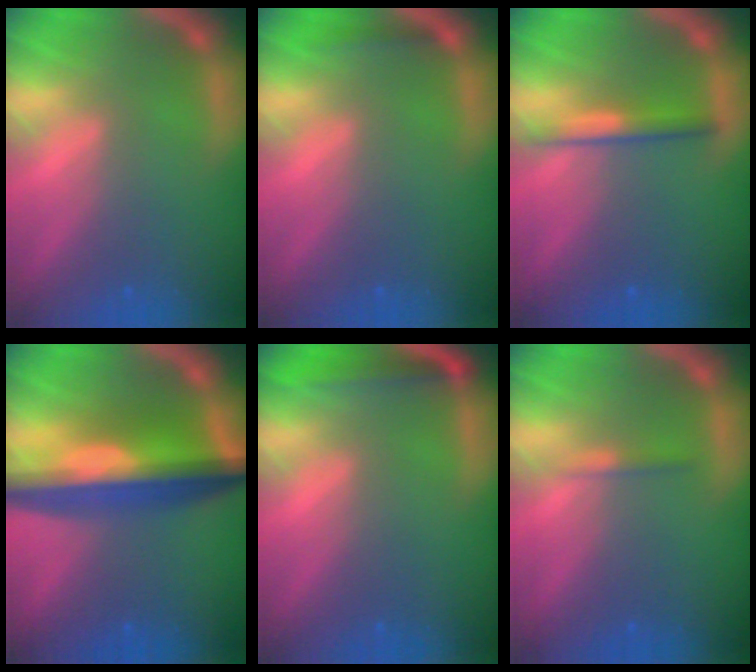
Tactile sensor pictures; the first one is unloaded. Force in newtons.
{"total": 0.9}
{"total": 2.5}
{"total": 10.0}
{"total": 3.0}
{"total": 0.9}